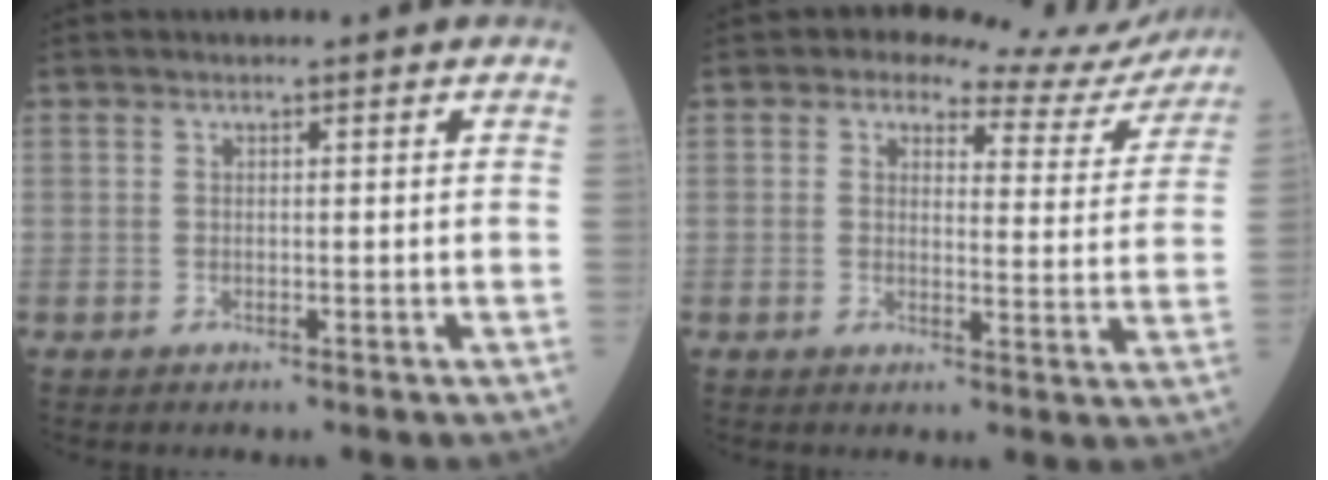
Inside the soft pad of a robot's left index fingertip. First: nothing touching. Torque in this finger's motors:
{"motor_torque": [0.77, -1.25, 0.20, 0.01]}